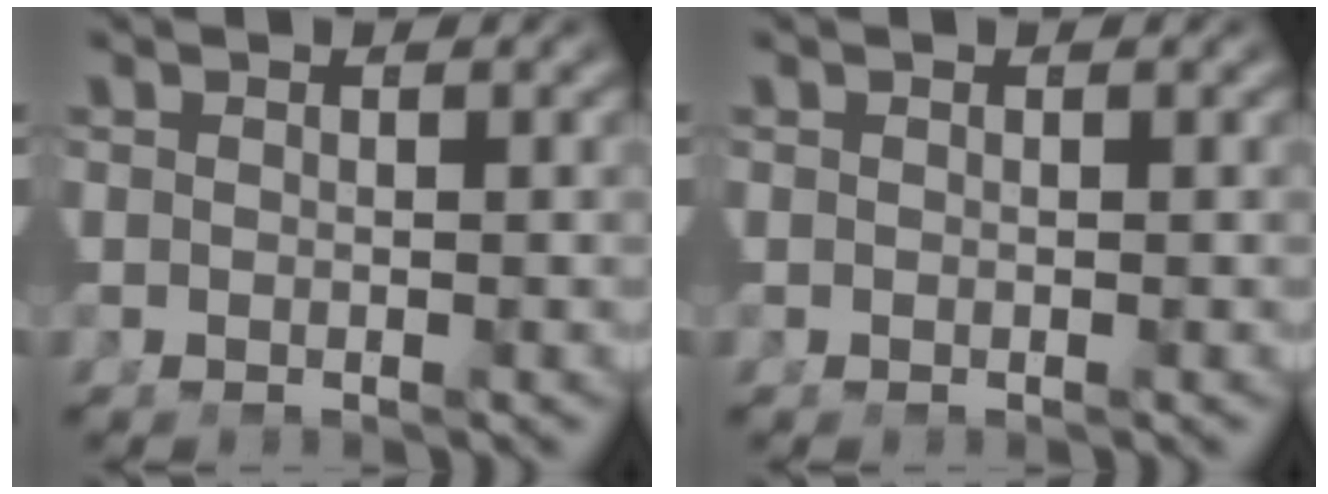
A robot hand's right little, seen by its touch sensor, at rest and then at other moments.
{"total": 0.0}